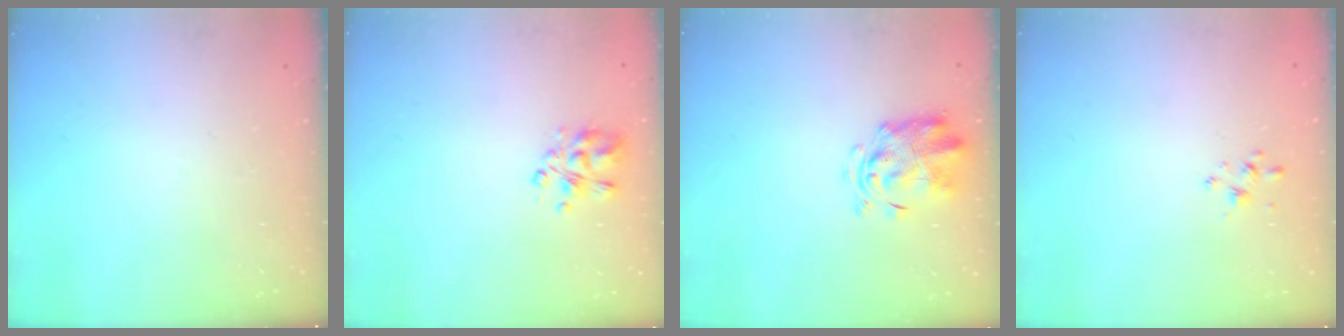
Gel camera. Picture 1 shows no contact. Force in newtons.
{"total": 5.3, "press": 5.0, "slide": 1.6}
{"total": 3.0, "press": 2.9, "slide": 0.6}
{"total": 2.0, "press": 1.9, "slide": 0.6}